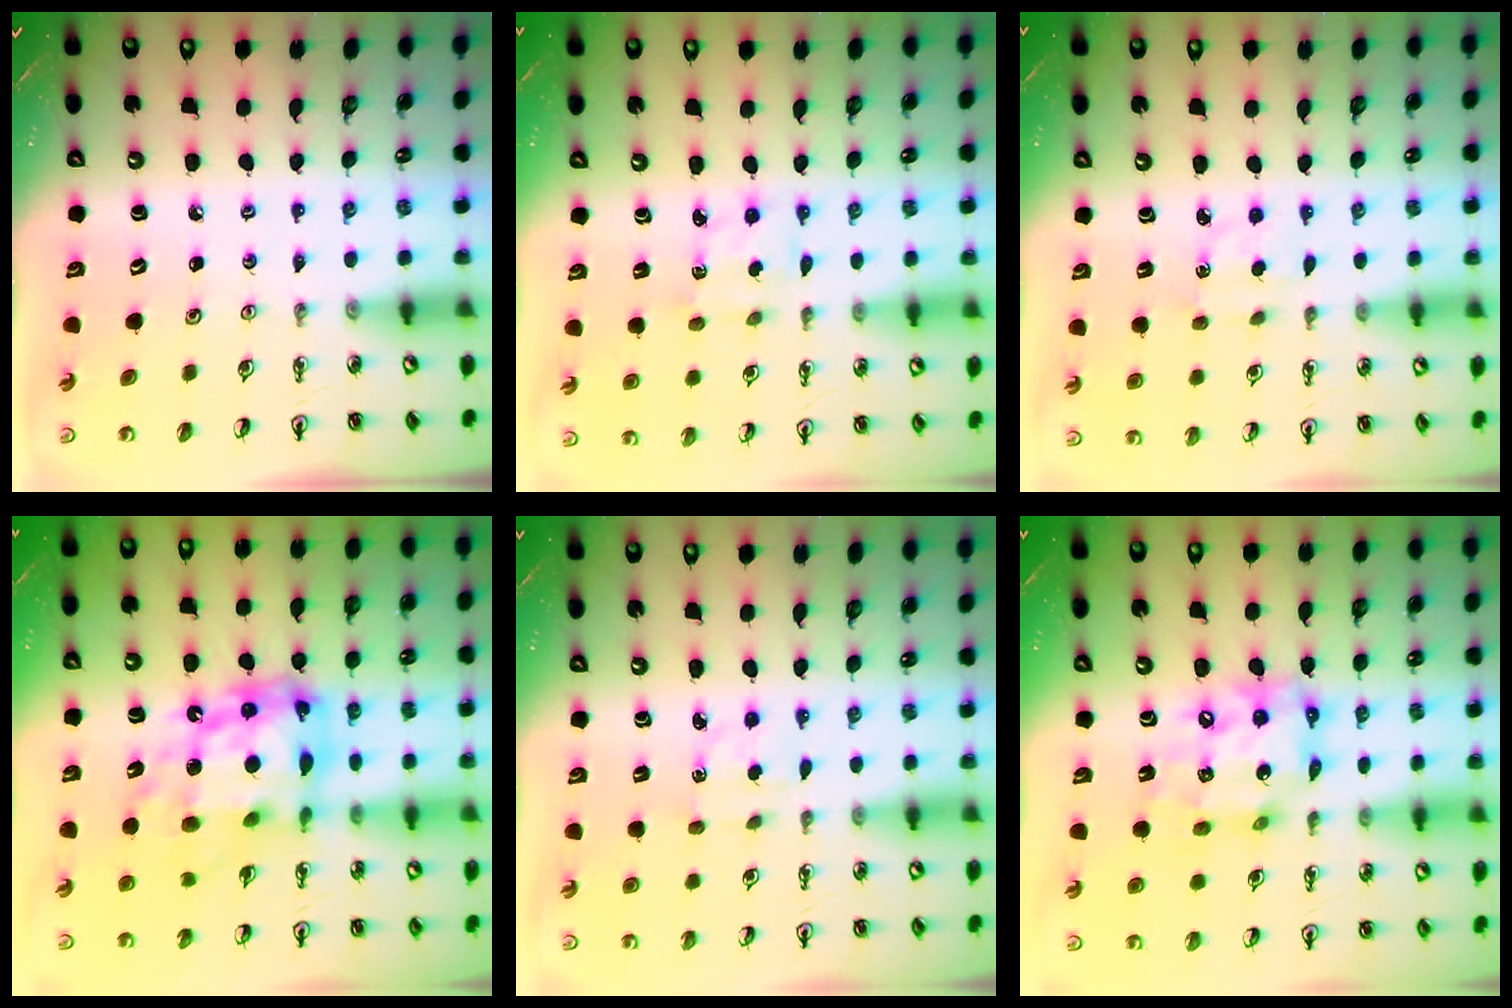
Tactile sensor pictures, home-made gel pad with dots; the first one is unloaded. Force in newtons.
{"total": 2.7, "press": 2.7, "slide": 0.5}
{"total": 2.9, "press": 2.9, "slide": 0.4}
{"total": 17.5, "press": 17.4, "slide": 1.7}
{"total": 1.9, "press": 1.9, "slide": 0.4}
{"total": 12.2, "press": 12.1, "slide": 1.1}